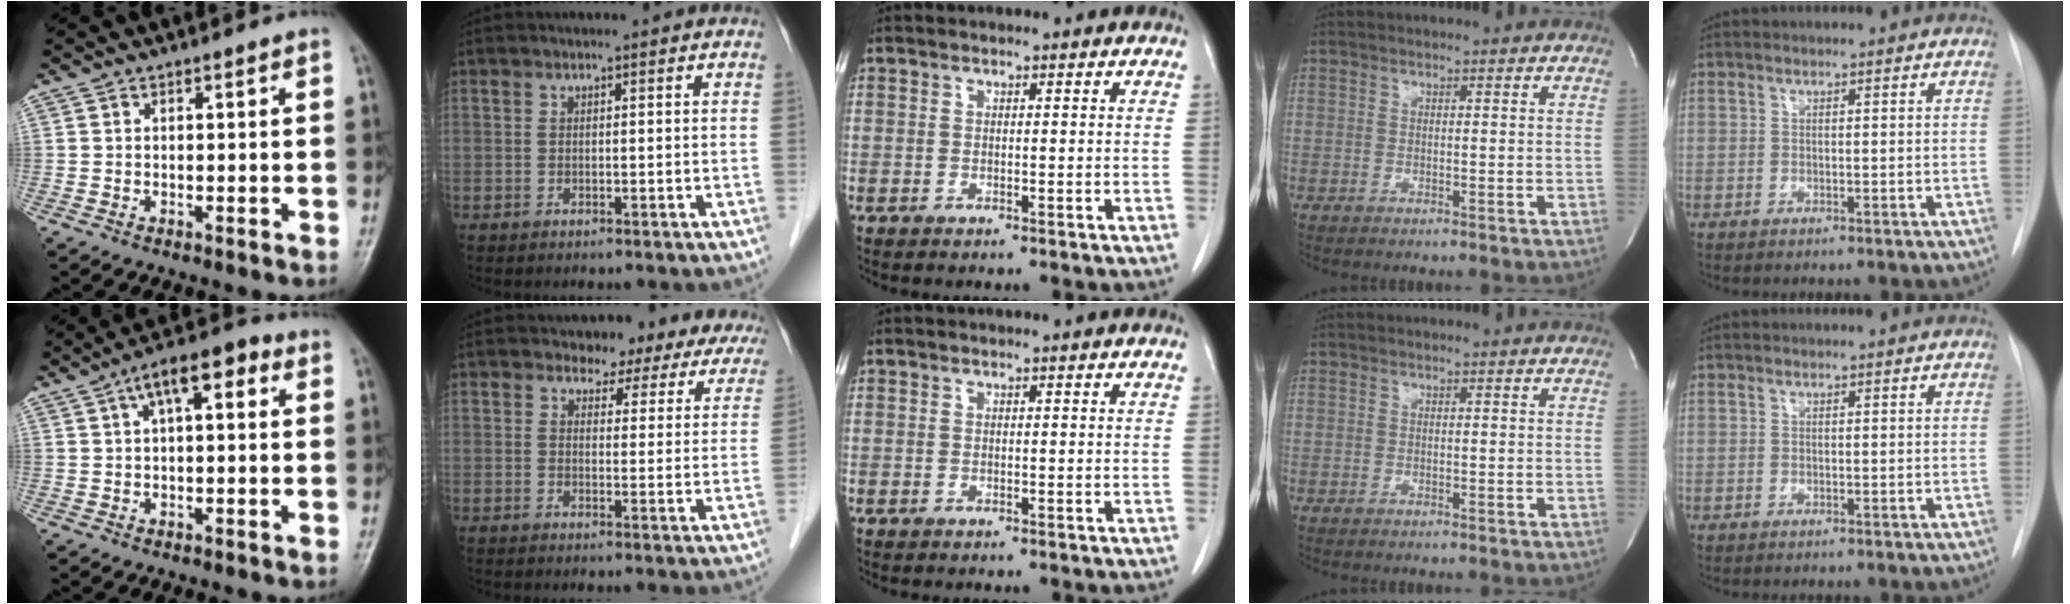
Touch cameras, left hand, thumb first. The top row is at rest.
{"thumb": {"total": 8.5, "force": [2.7, 3.7, 7.1], "torque": [-0.103, 0.030, 0.032]}, "index": {"total": 10.9, "force": [10.0, 3.9, 1.9], "torque": [0.006, -0.010, 0.087]}}